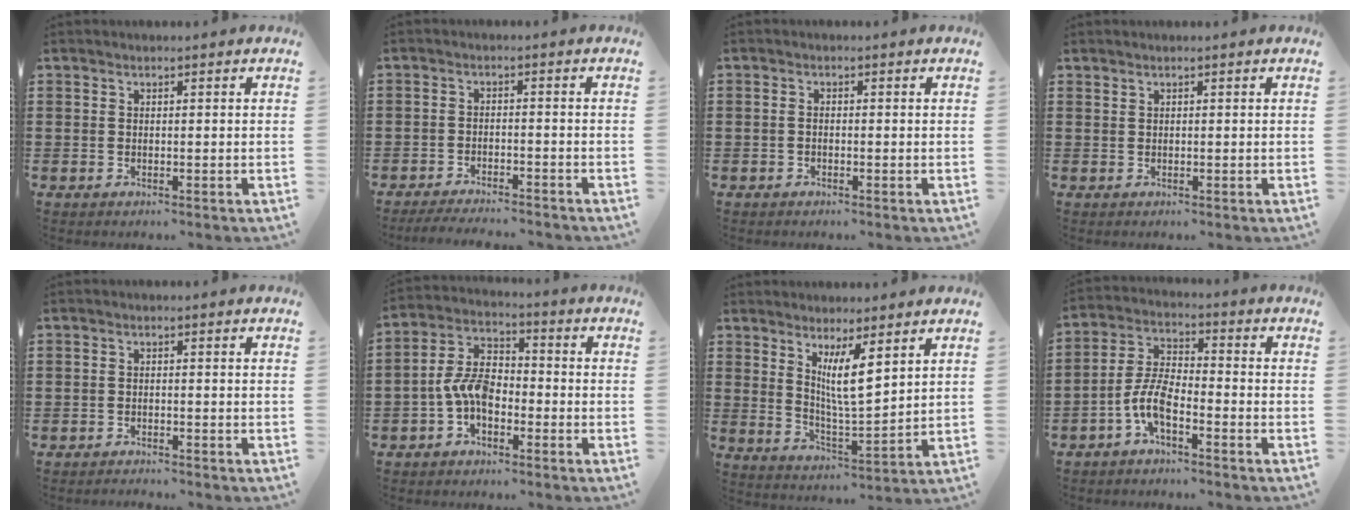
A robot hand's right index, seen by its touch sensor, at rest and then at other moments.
{"total": 3.0, "force": [-2.9, 0.1, 0.5], "torque": [-0.017, -0.003, -0.062]}
{"total": 0.6, "force": [-0.2, 0.1, 0.5], "torque": [-0.013, -0.006, -0.003]}
{"total": 0.5, "force": [0.5, 0.2, -0.1], "torque": [-0.001, 0.001, 0.010]}
{"total": 0.9, "force": [-0.9, 0.0, 0.0], "torque": [-0.002, 0.001, -0.018]}
{"total": 6.7, "force": [-2.3, 3.7, 5.1], "torque": [-0.133, -0.001, -0.053]}
{"total": 6.8, "force": [3.5, 1.1, 5.7], "torque": [-0.111, -0.012, 0.059]}
{"total": 6.3, "force": [-3.3, 1.9, 5.1], "torque": [-0.130, -0.010, -0.068]}